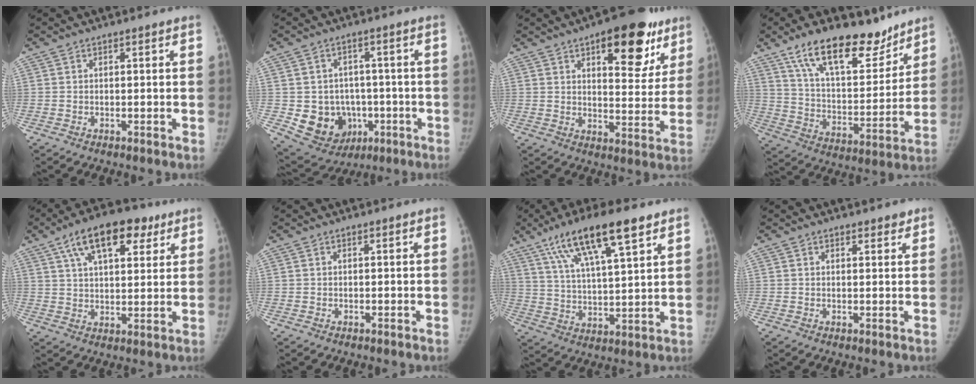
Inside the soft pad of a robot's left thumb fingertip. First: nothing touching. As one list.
[{"total": 12.1, "force": [-2.7, 10.6, 5.2], "torque": [-0.054, 0.015, -0.021]}, {"total": 17.9, "force": [9.6, 8.0, 12.9], "torque": [-0.112, -0.035, 0.129]}, {"total": 20.1, "force": [14.2, 8.7, 11.2], "torque": [-0.137, -0.070, 0.243]}, {"total": 15.2, "force": [7.9, 7.5, 10.6], "torque": [-0.135, -0.004, 0.124]}, {"total": 0.0}, {"total": 16.4, "force": [9.7, 4.1, 12.6], "torque": [-0.205, -0.019, 0.173]}, {"total": 1.9, "force": [1.4, 1.1, 0.5], "torque": [0.011, -0.008, 0.015]}]